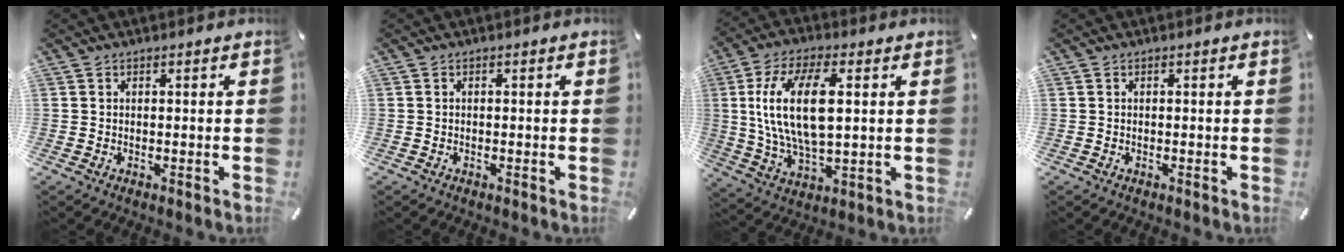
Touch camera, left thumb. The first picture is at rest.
{"total": 0.0}
{"total": 16.2, "force": [3.0, 7.5, 14.0], "torque": [-0.306, -0.002, 0.049]}
{"total": 0.0}